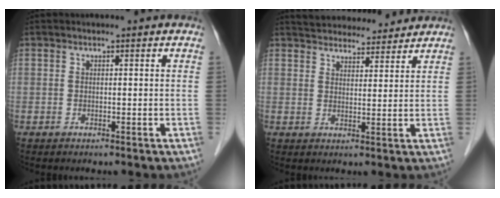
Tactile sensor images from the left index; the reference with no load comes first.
{"total": 11.6, "force": [11.0, 2.6, 2.7], "torque": [-0.032, 0.018, 0.155]}